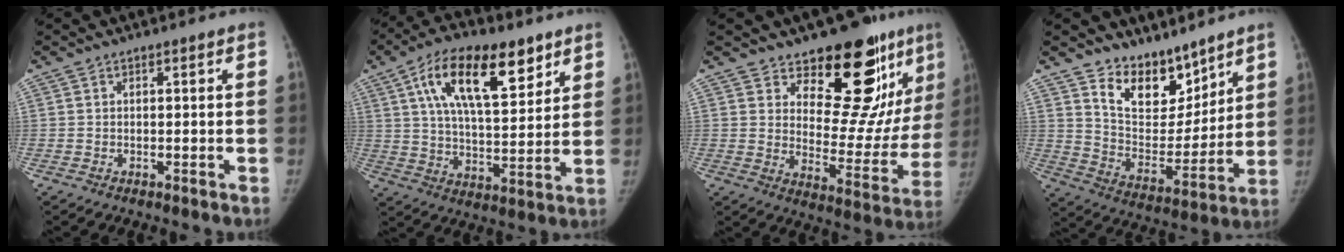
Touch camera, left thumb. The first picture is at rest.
{"total": 18.6, "force": [9.2, 8.1, 13.9], "torque": [-0.202, -0.024, 0.158]}
{"total": 18.5, "force": [12.4, 7.7, 11.3], "torque": [-0.094, -0.106, 0.177]}
{"total": 13.2, "force": [10.0, 7.0, 5.0], "torque": [-0.035, -0.081, 0.187]}